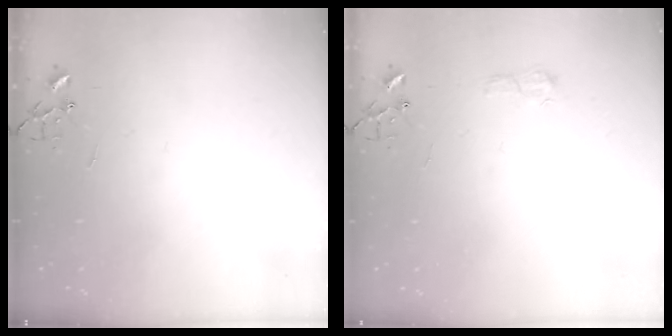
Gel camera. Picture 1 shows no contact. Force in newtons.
{"total": 4.1, "press": 4.0, "slide": 0.6}